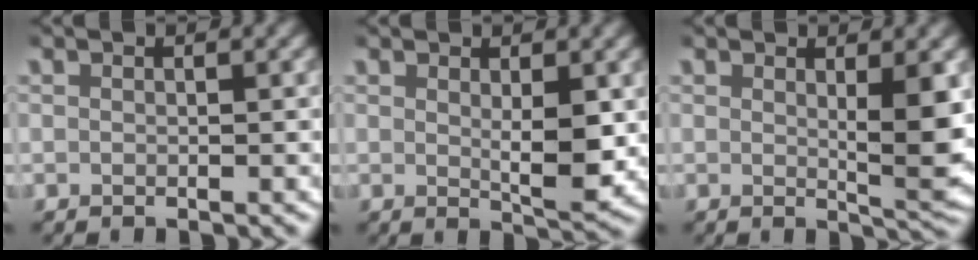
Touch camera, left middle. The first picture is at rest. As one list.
[{"total": 3.2, "force": [0.7, 1.0, 3.0], "torque": [-0.048, -0.017, 0.014]}, {"total": 4.0, "force": [0.9, 0.7, 3.8], "torque": [-0.052, -0.013, 0.017]}]